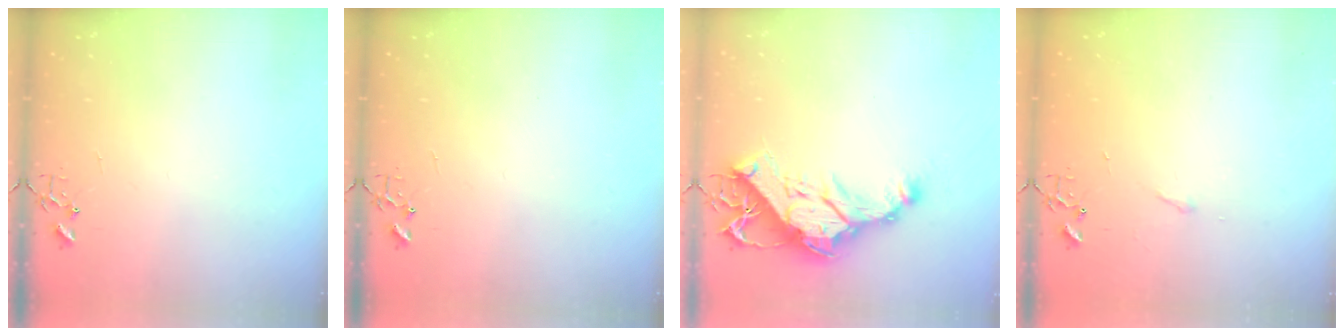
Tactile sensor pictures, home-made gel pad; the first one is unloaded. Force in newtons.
{"total": 0.0}
{"total": 15.6, "press": 15.4, "slide": 2.1}
{"total": 2.9, "press": 2.9, "slide": 0.5}